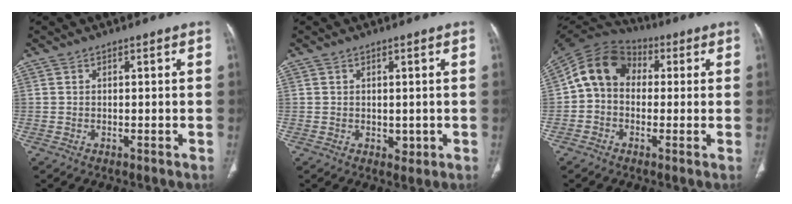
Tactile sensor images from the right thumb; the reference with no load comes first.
{"total": 1.7, "force": [0.0, 1.4, 1.0], "torque": [-0.010, -0.002, 0.005]}
{"total": 11.1, "force": [0.7, 8.8, 6.8], "torque": [-0.110, 0.036, -0.007]}